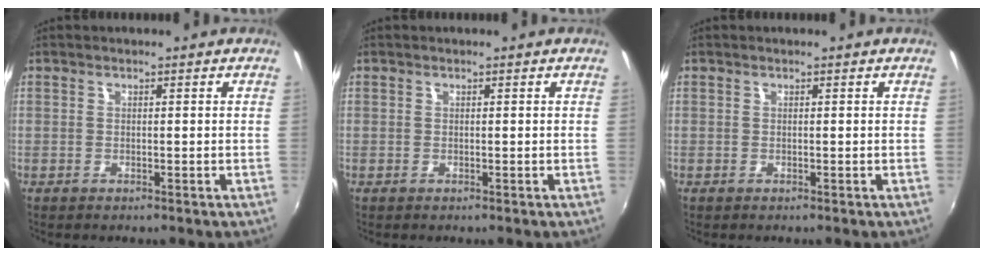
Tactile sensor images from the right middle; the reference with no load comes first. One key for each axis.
{"total": 0.0}
{"total": 0.0}